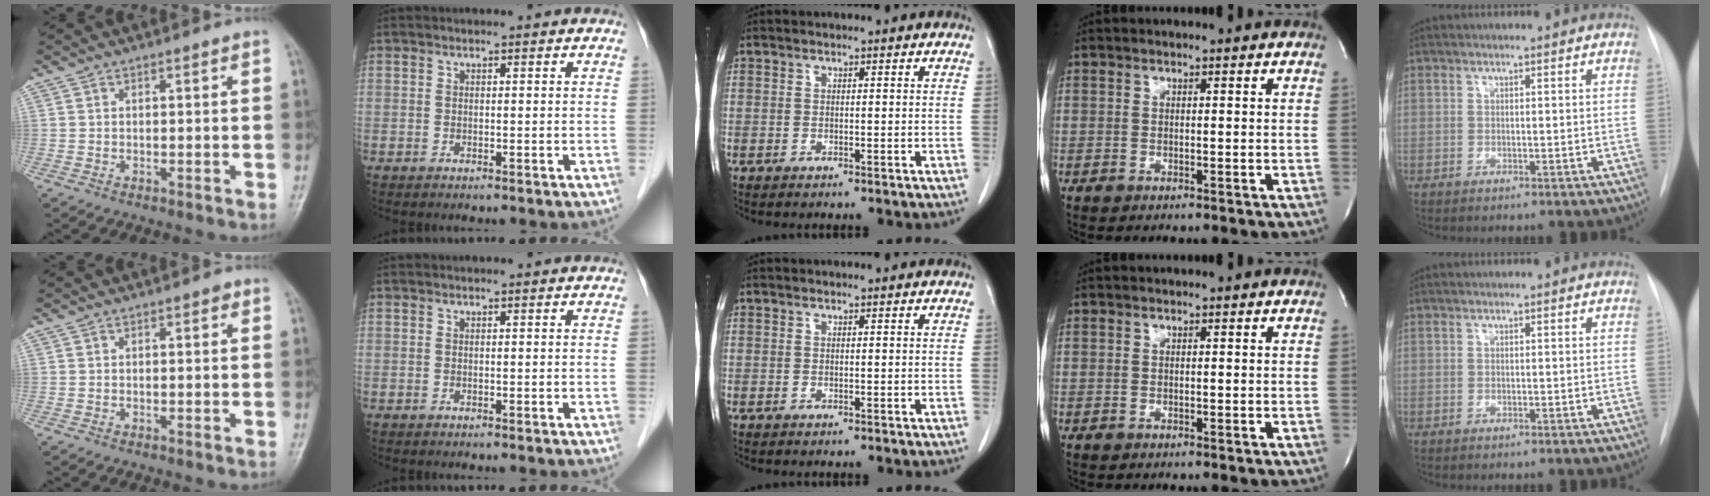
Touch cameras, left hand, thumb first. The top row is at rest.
{"thumb": {"total": 0.6, "force": [0.2, 0.4, 0.5], "torque": [-0.001, 0.002, -0.002]}}